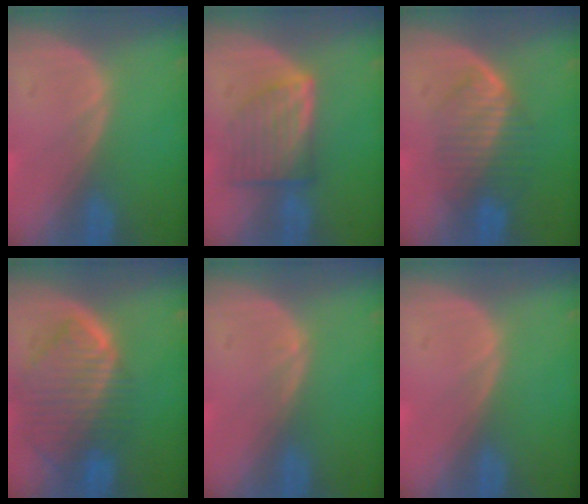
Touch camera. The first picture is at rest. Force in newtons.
{"total": 7.1, "press": 6.4, "slide": 2.9}
{"total": 6.6, "press": 6.2, "slide": 2.3}
{"total": 10.1, "press": 8.5, "slide": 5.3}
{"total": 0.8, "press": 0.7, "slide": 0.1}
{"total": 0.6, "press": 0.2, "slide": 0.5}